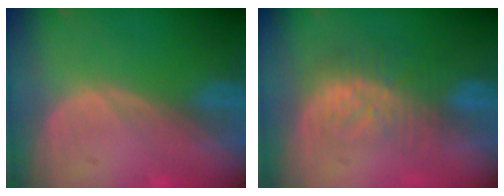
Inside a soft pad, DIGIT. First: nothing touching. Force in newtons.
{"total": 8.3, "press": 7.2, "slide": 4.0}